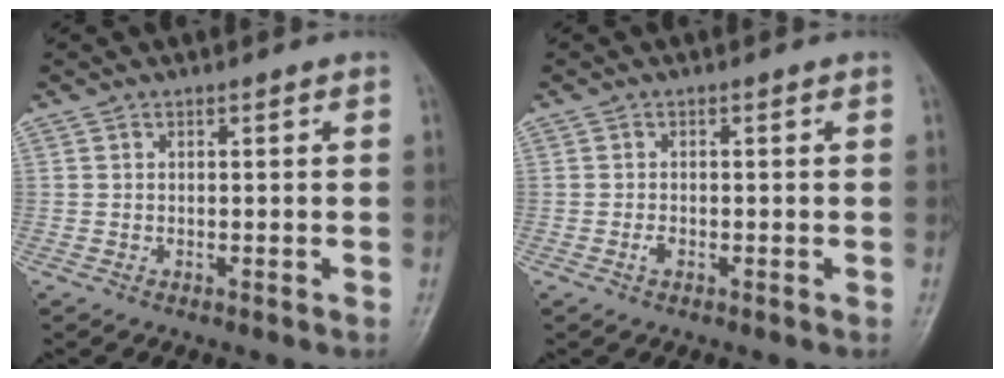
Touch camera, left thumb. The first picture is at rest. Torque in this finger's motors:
{"motor_torque": [-0.13, 0.13, 0.08, 0.03, 0.00]}